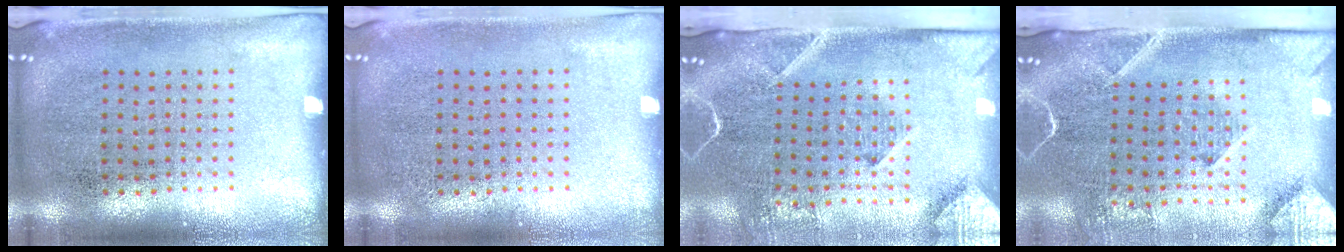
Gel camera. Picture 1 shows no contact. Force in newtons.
{"total": 0.0}
{"total": 2.9, "press": 2.1, "slide": 2.0}
{"total": 2.9, "press": 2.1, "slide": 2.0}